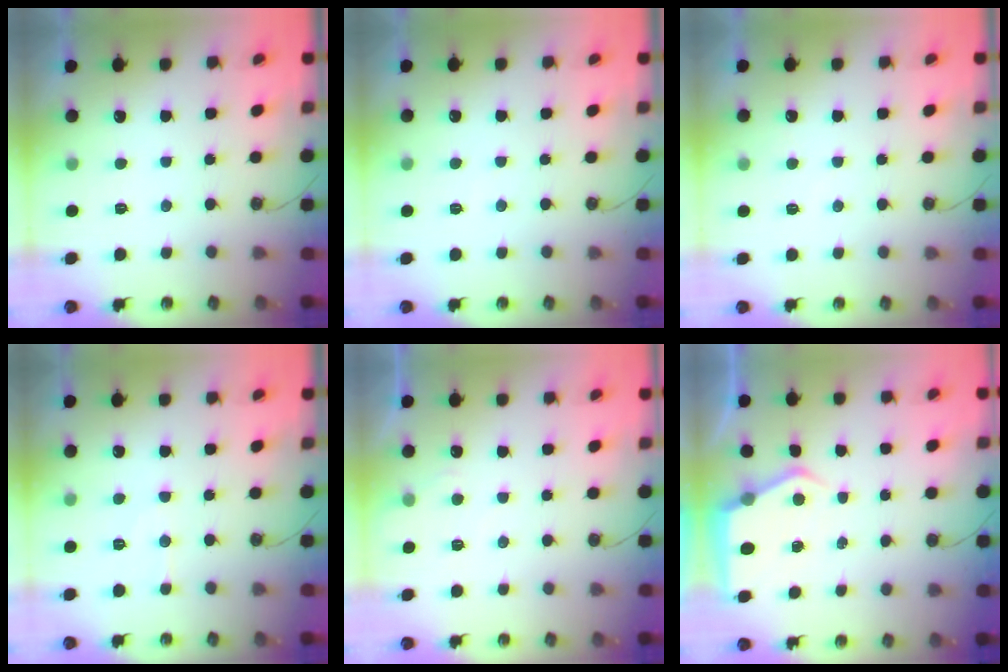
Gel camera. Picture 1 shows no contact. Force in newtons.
{"total": 2.7, "press": 2.7, "slide": 0.5}
{"total": 1.9, "press": 1.9, "slide": 0.3}
{"total": 7.1, "press": 7.0, "slide": 0.6}
{"total": 3.9, "press": 3.8, "slide": 0.5}
{"total": 5.6, "press": 5.6, "slide": 0.8}